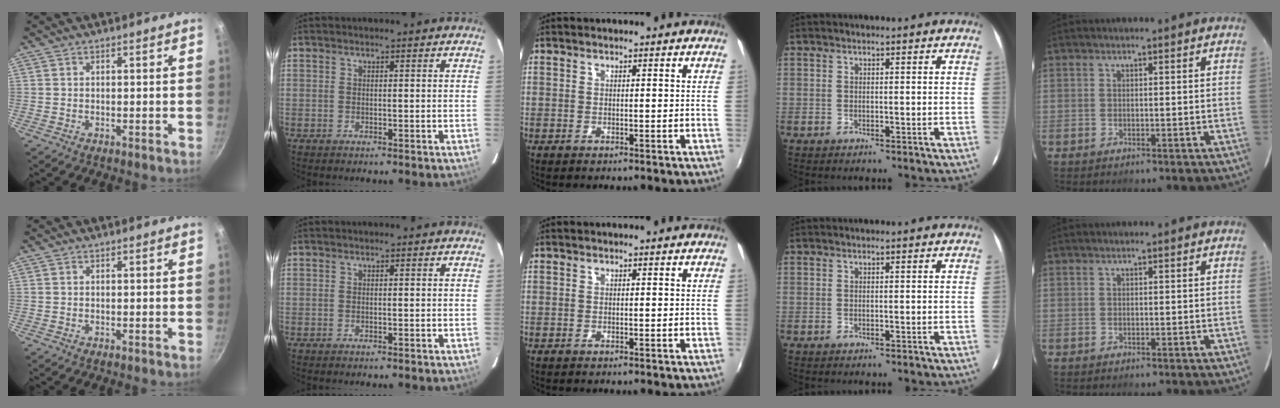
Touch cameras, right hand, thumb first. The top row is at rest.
{}